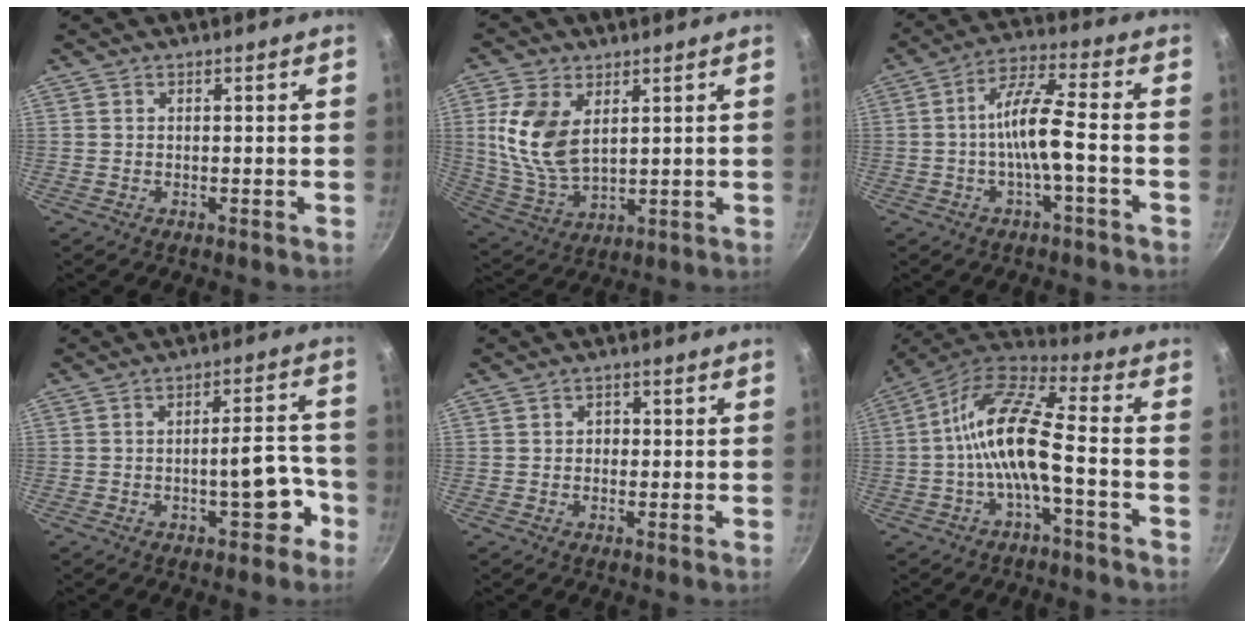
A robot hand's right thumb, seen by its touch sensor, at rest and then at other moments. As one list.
[{"total": 12.6, "force": [3.4, 7.3, 9.6], "torque": [-0.191, -0.020, 0.078]}, {"total": 9.2, "force": [-2.2, 2.0, 8.8], "torque": [-0.168, 0.034, -0.047]}, {"total": 8.4, "force": [-3.9, 3.5, 6.5], "torque": [-0.050, 0.054, -0.043]}, {"total": 2.1, "force": [0.0, 1.8, 1.0], "torque": [-0.007, 0.004, -0.004]}, {"total": 13.5, "force": [-3.1, 4.4, 12.4], "torque": [-0.246, 0.044, -0.070]}]